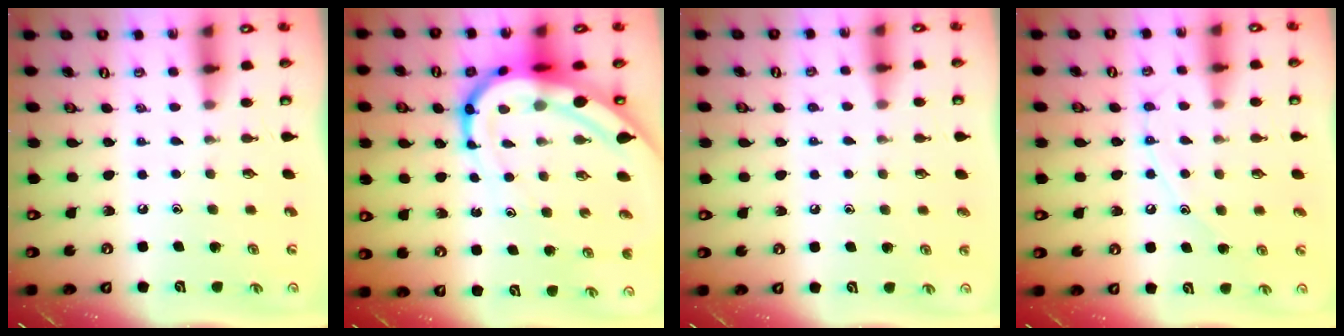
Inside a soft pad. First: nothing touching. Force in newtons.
{"total": 13.9, "press": 13.8, "slide": 1.3}
{"total": 4.1, "press": 4.1, "slide": 0.5}
{"total": 8.8, "press": 8.7, "slide": 0.9}